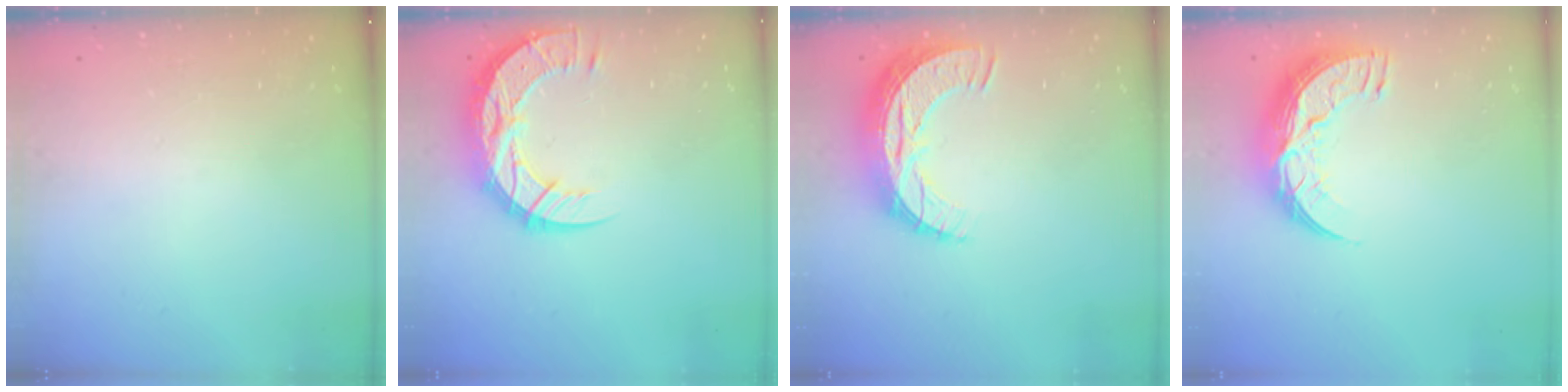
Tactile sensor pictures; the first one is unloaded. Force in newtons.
{"total": 15.7, "press": 15.6, "slide": 1.2}
{"total": 10.9, "press": 10.9, "slide": 0.7}
{"total": 11.9, "press": 11.9, "slide": 0.8}